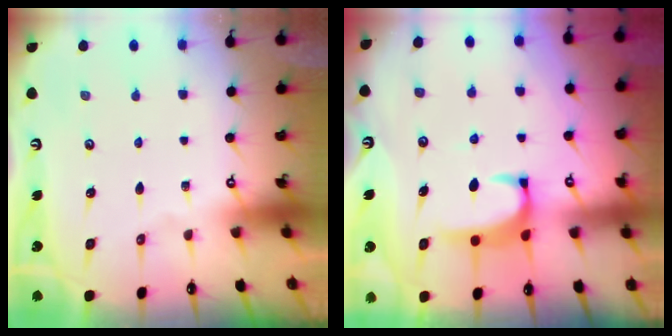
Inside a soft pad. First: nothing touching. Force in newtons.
{"total": 2.0, "press": 2.0, "slide": 0.3}